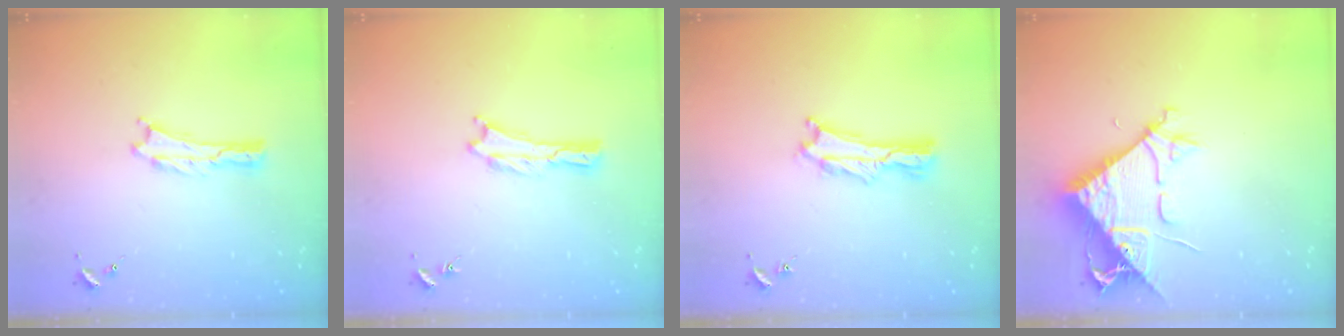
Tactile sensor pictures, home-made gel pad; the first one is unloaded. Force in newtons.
{"total": 0.0}
{"total": 2.1, "press": 2.1, "slide": 0.3}
{"total": 8.7, "press": 8.6, "slide": 1.0}